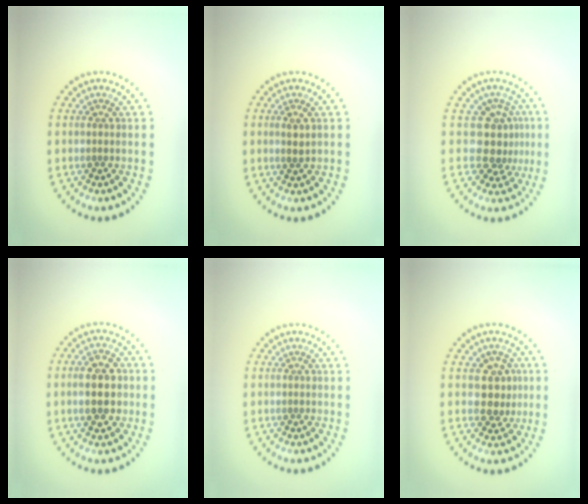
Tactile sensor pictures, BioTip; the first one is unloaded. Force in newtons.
{"total": 0.7, "press": 0.6, "slide": 0.4}
{"total": 3.3, "press": 2.5, "slide": 2.1}
{"total": 5.2, "press": 5.2, "slide": 0.3}
{"total": 0.0}
{"total": 2.8, "press": 2.6, "slide": 1.0}